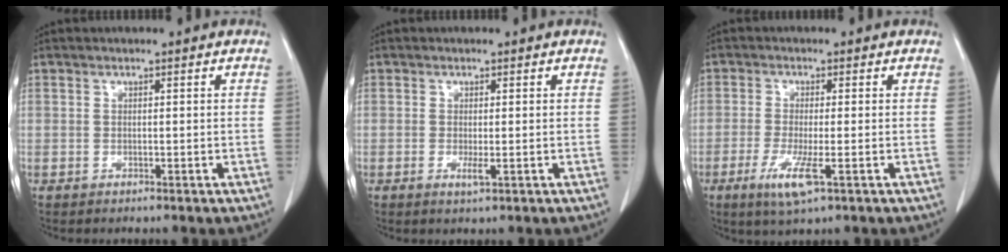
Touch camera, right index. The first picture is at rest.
{"total": 2.1, "force": [-0.5, 0.7, 1.9], "torque": [-0.036, -0.004, -0.005]}
{"total": 6.2, "force": [-2.7, 1.0, 5.6], "torque": [-0.114, -0.016, -0.044]}